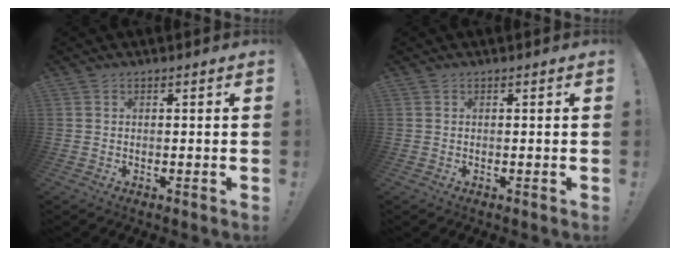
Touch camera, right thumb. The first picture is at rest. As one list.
[{"total": 0.0}]